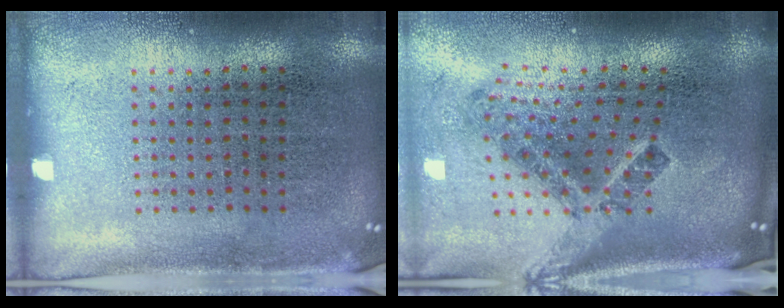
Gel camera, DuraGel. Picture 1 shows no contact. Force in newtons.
{"total": 2.8, "press": 1.6, "slide": 2.2}